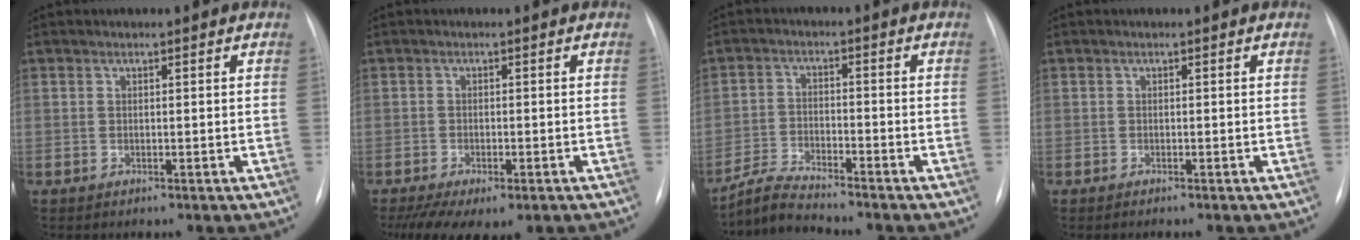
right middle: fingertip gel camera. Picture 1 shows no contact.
{"total": 9.6, "force": [-6.4, 3.8, 6.1], "torque": [-0.104, -0.016, -0.090]}
{"total": 5.2, "force": [-5.1, -0.4, 0.8], "torque": [-0.023, -0.018, -0.098]}
{"total": 0.8, "force": [-0.7, 0.0, 0.4], "torque": [-0.008, -0.002, -0.010]}